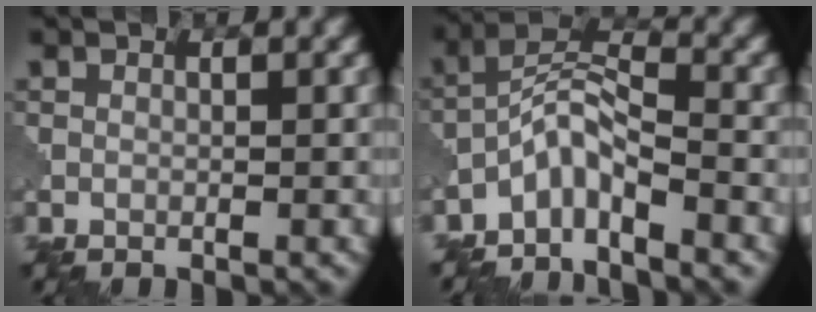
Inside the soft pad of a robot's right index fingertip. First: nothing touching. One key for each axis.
{"total": 4.2, "fx": -3.2, "fy": 1.0, "fz": 2.6, "tx": -0.049, "ty": 0.011, "tz": -0.073}